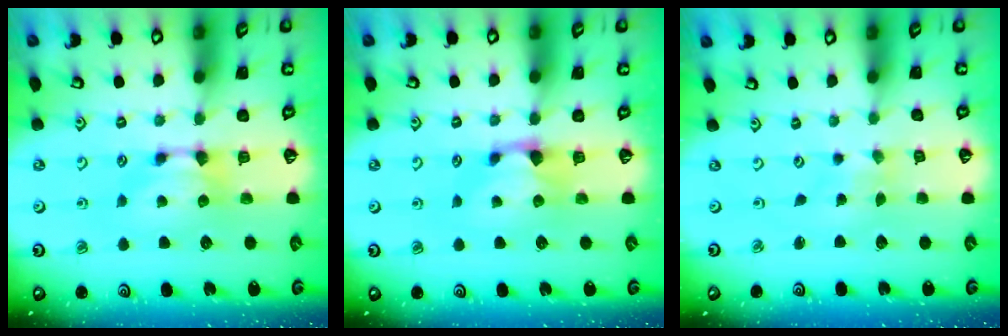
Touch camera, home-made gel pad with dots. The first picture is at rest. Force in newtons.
{"total": 0.8, "press": 0.1, "slide": 0.8}
{"total": 4.9, "press": 4.8, "slide": 0.7}